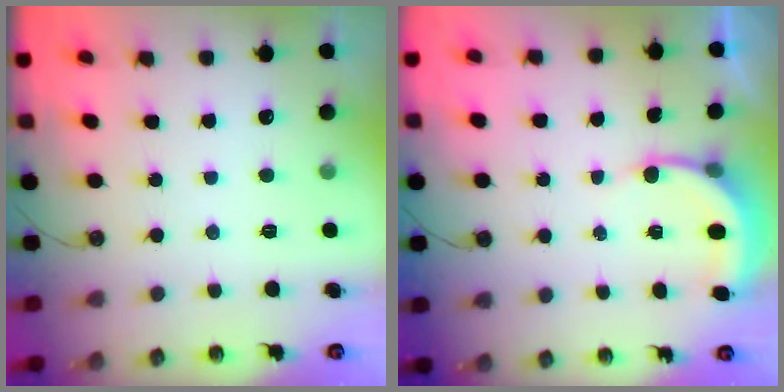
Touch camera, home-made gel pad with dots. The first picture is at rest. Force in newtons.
{"total": 5.1, "press": 5.0, "slide": 0.8}